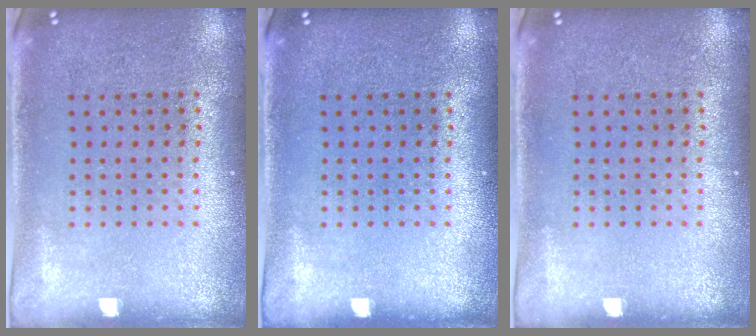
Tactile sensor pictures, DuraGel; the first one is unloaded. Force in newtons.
{"total": 0.0}
{"total": 0.0}